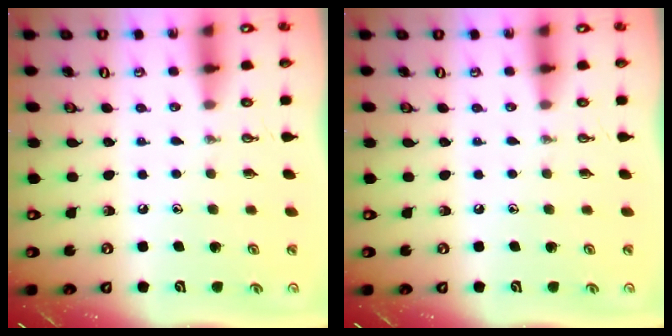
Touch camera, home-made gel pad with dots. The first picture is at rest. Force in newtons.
{"total": 0.0}